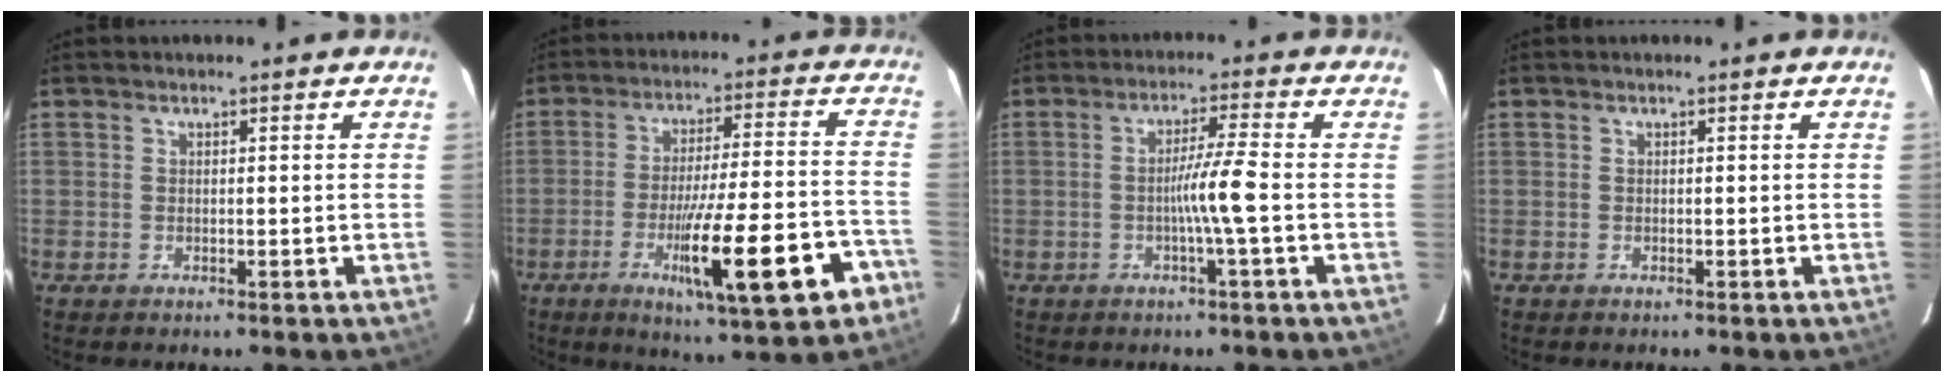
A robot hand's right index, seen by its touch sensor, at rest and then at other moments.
{"total": 16.8, "force": [-7.5, 1.9, 14.9], "torque": [-0.214, -0.001, -0.098]}
{"total": 5.1, "force": [-1.2, -1.2, 4.9], "torque": [-0.087, 0.003, -0.021]}
{"total": 0.0}